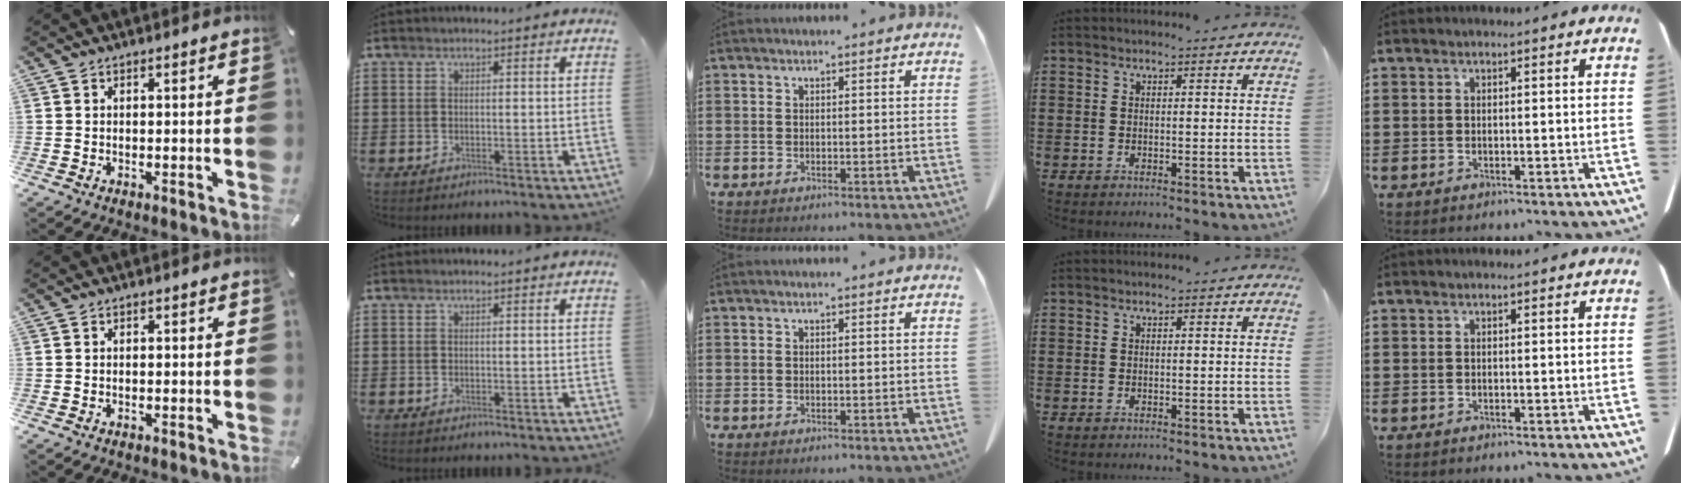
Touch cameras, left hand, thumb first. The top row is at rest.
{}